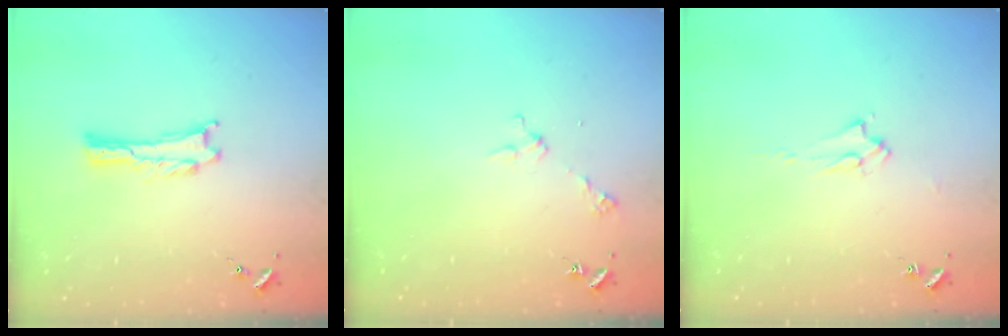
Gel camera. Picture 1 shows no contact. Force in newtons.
{"total": 2.9, "press": 2.9, "slide": 0.2}
{"total": 1.9, "press": 1.9, "slide": 0.3}